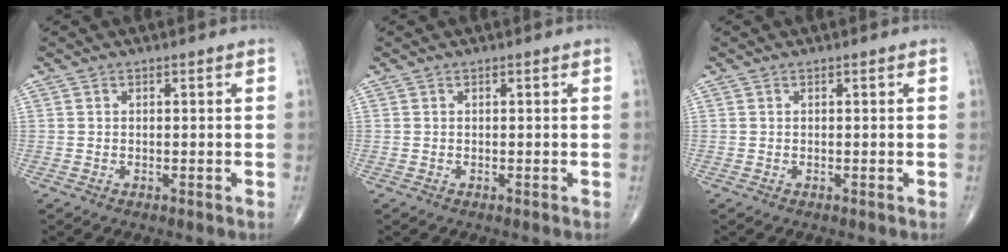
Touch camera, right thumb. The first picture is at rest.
{"total": 0.0}
{"total": 0.0}